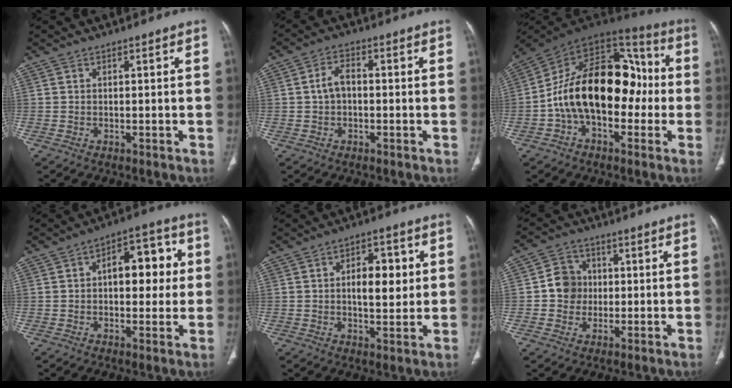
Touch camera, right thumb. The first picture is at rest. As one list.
[{"total": 4.1, "force": [-0.1, 2.6, 3.1], "torque": [-0.054, 0.016, -0.007]}, {"total": 23.0, "force": [-2.1, 14.0, 18.2], "torque": [-0.273, 0.058, -0.038]}, {"total": 12.0, "force": [1.5, 6.7, 9.8], "torque": [-0.091, 0.025, 0.016]}, {"total": 8.8, "force": [1.2, 4.6, 7.4], "torque": [-0.081, 0.002, 0.018]}, {"total": 6.5, "force": [-0.1, 6.0, 2.5], "torque": [-0.011, 0.010, -0.008]}]